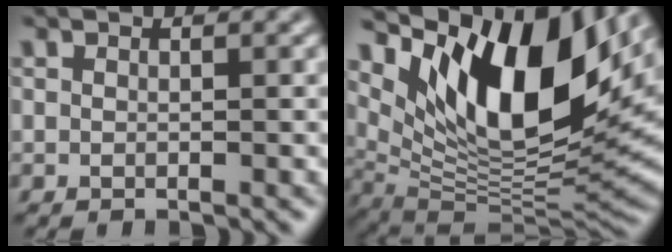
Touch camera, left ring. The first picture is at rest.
{"total": 14.2, "force": [6.8, 6.1, 10.8], "torque": [-0.178, -0.004, 0.124]}